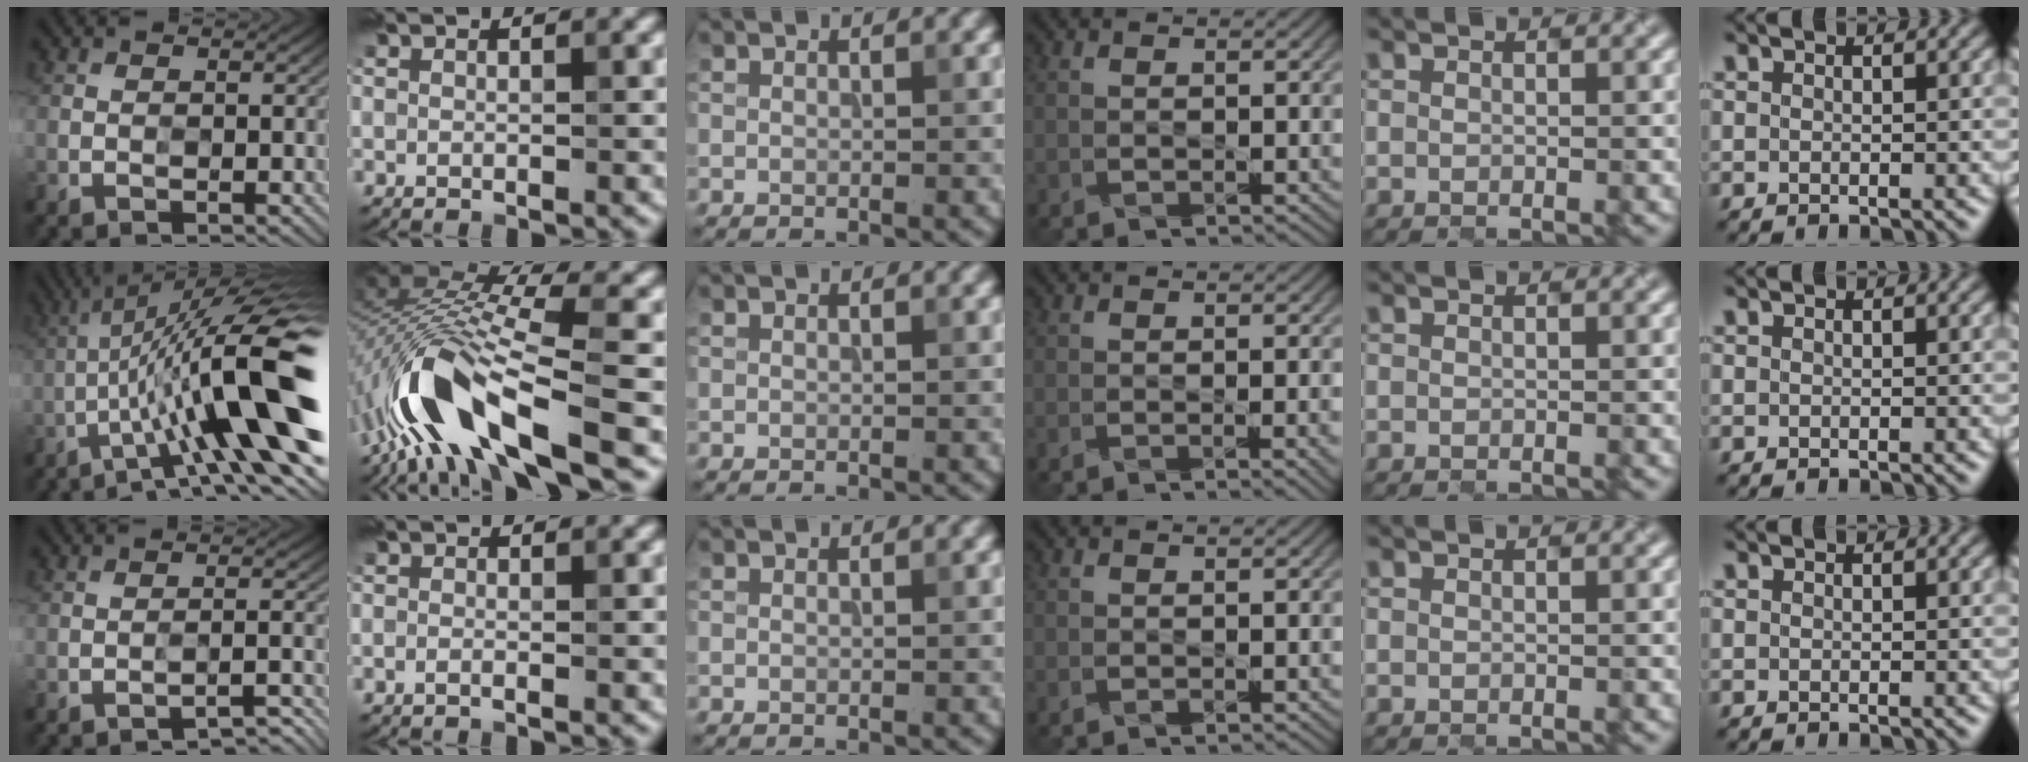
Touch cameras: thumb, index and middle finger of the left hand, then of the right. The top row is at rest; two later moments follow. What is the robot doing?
{"motion": "close", "object": "glasses case"}